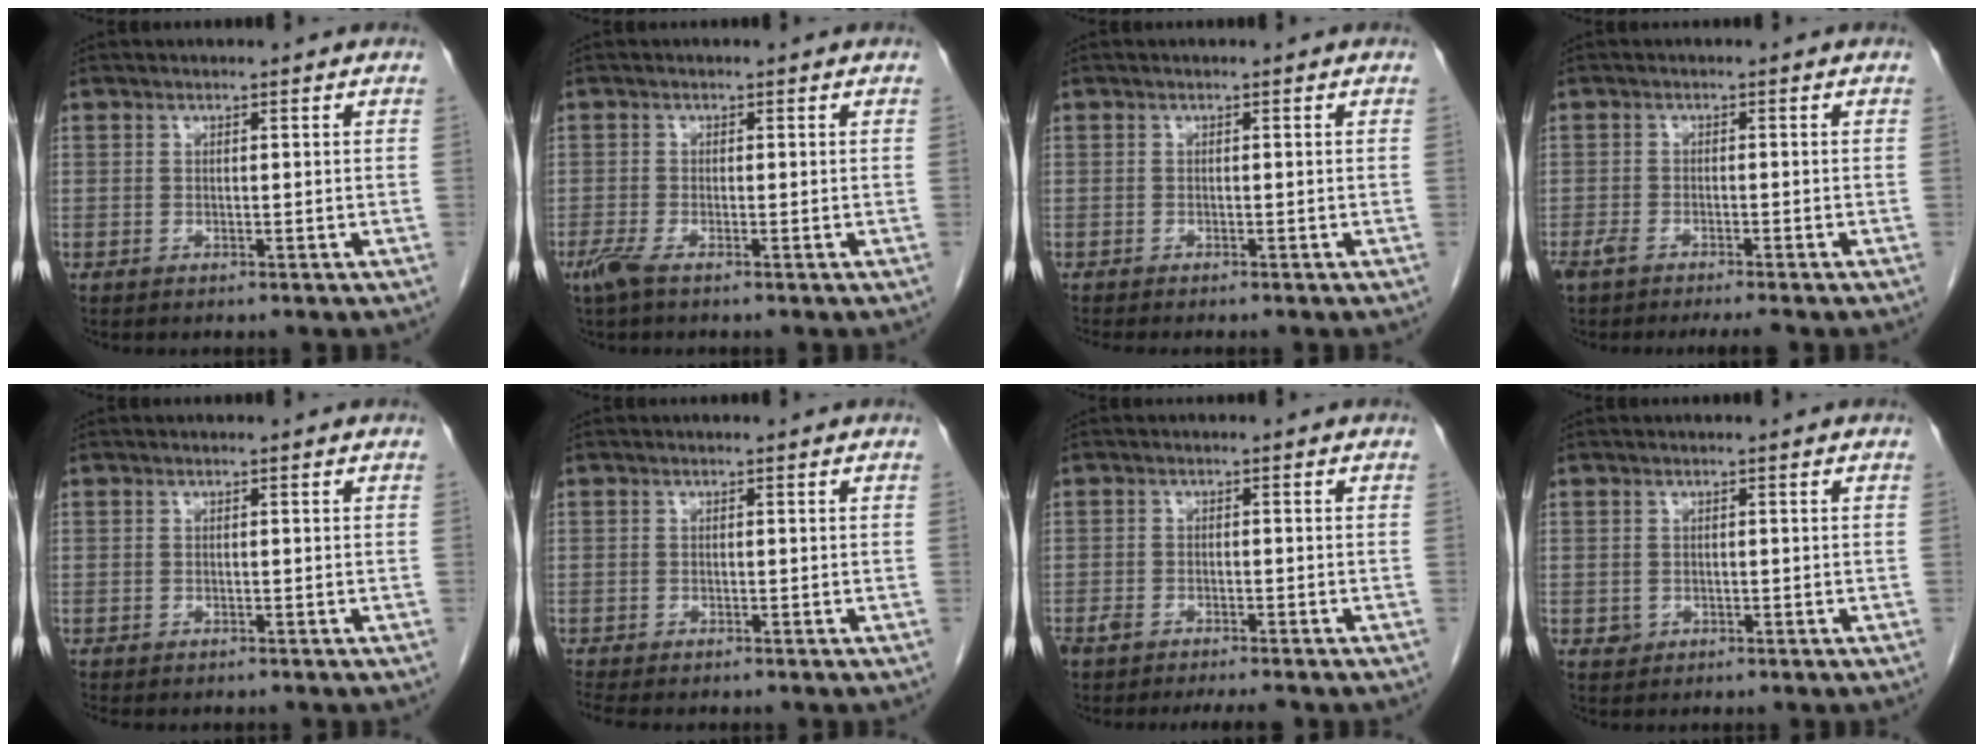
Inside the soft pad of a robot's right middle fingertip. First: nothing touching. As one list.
[{"total": 2.1, "force": [-1.3, 0.2, 1.5], "torque": [-0.040, -0.007, -0.032]}, {"total": 2.1, "force": [-1.9, 0.0, 0.9], "torque": [-0.014, -0.003, -0.028]}, {"total": 5.5, "force": [-4.4, 0.7, 3.2], "torque": [-0.051, -0.007, -0.071]}, {"total": 3.3, "force": [-2.8, 1.1, 1.3], "torque": [-0.017, -0.006, -0.036]}, {"total": 4.5, "force": [-3.9, 1.1, 2.0], "torque": [-0.030, -0.009, -0.059]}, {"total": 6.4, "force": [-5.3, 1.5, 3.2], "torque": [-0.047, -0.004, -0.081]}, {"total": 1.0, "force": [-0.3, 0.9, 0.2], "torque": [-0.001, 0.003, -0.003]}]